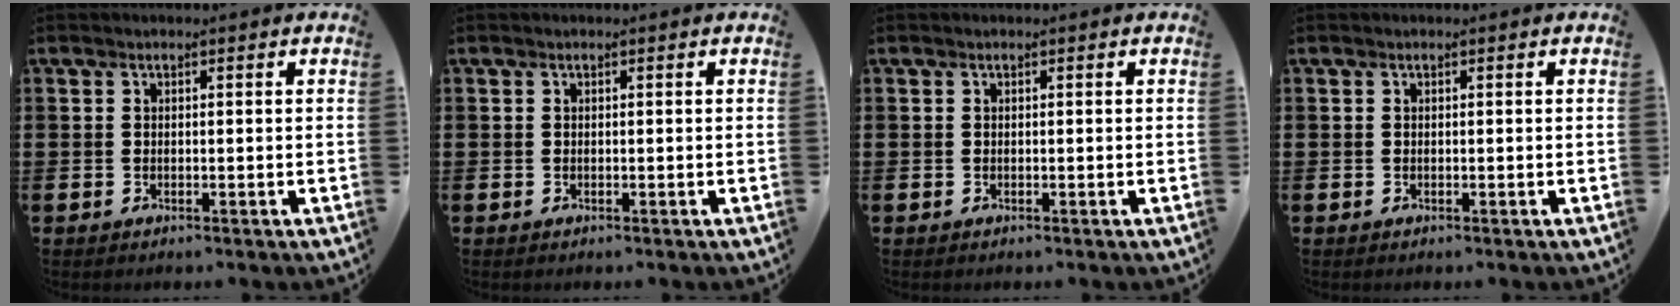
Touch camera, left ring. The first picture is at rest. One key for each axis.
{"total": 0.0}
{"total": 0.0}
{"total": 0.0}